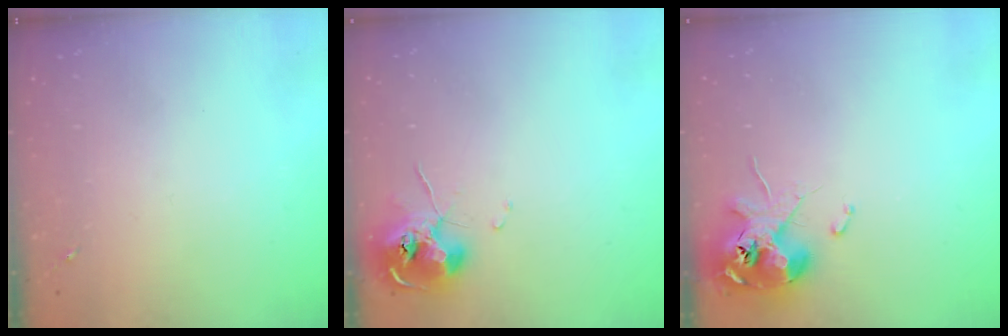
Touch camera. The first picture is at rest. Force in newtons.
{"total": 10.1, "press": 9.9, "slide": 1.5}
{"total": 11.6, "press": 11.4, "slide": 2.1}